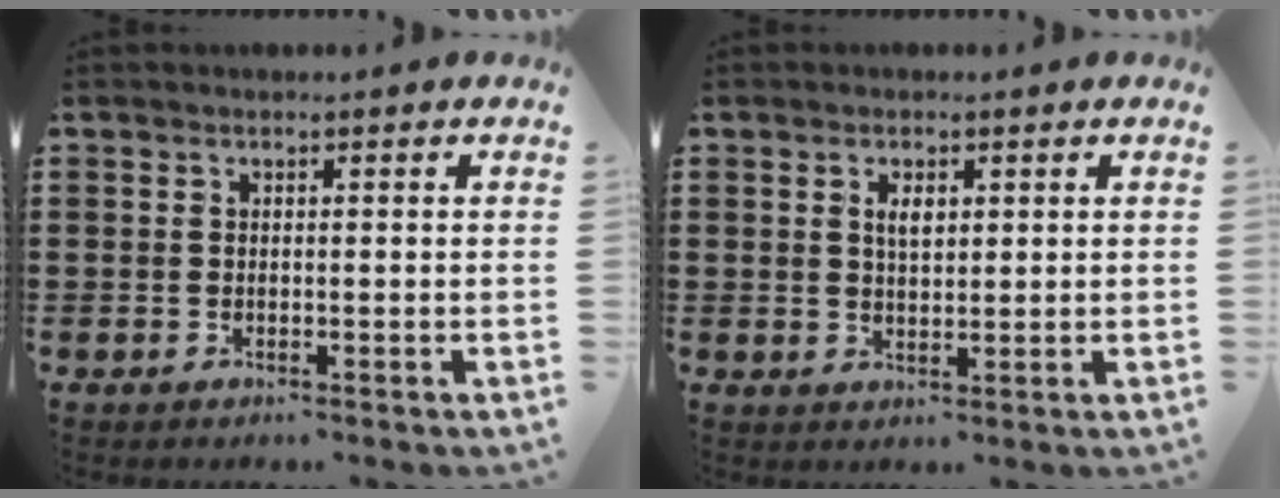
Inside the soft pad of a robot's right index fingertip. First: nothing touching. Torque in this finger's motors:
{"motor_torque": [0.03, -0.03, 0.18, 0.07]}